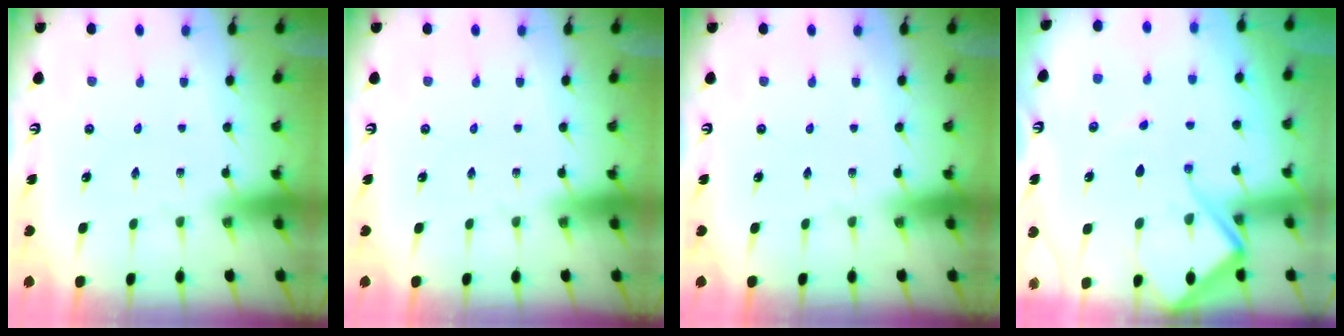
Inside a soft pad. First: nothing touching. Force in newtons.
{"total": 0.0}
{"total": 0.0}
{"total": 11.9, "press": 11.8, "slide": 1.2}